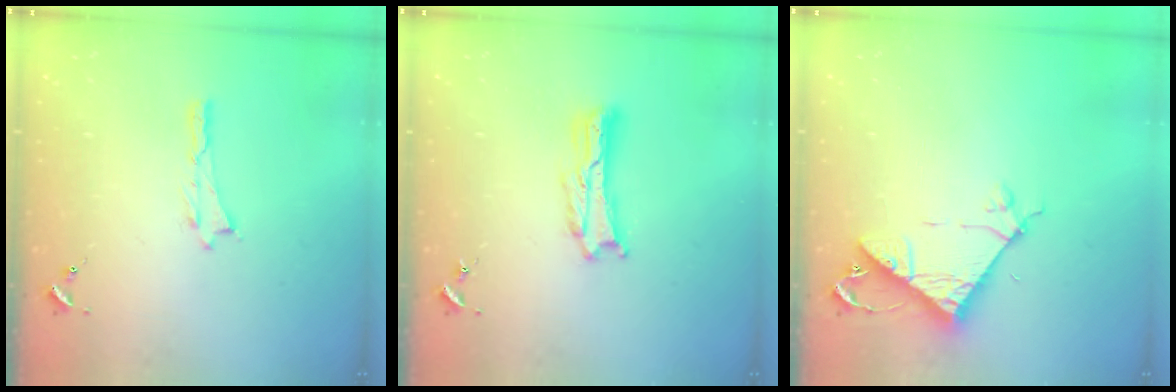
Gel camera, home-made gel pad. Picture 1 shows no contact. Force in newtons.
{"total": 2.4, "press": 2.4, "slide": 0.3}
{"total": 7.7, "press": 7.7, "slide": 0.7}